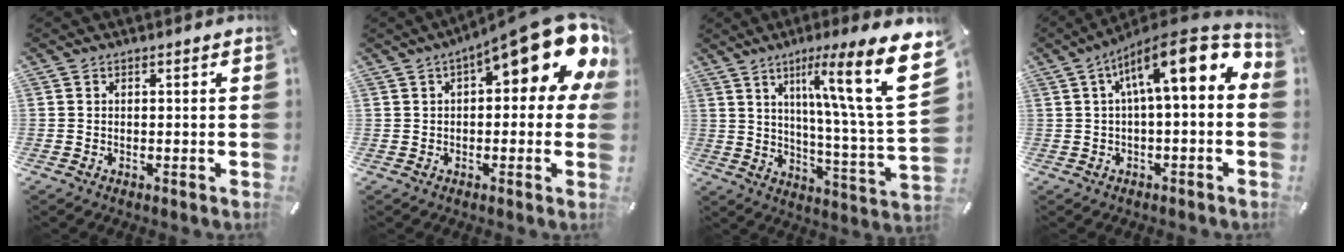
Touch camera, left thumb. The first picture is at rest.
{"total": 17.6, "force": [8.3, 6.2, 14.2], "torque": [-0.192, -0.061, 0.136]}
{"total": 22.1, "force": [9.4, 3.3, 19.8], "torque": [-0.296, -0.057, 0.128]}
{"total": 14.6, "force": [4.3, 4.8, 13.1], "torque": [-0.202, -0.023, 0.068]}